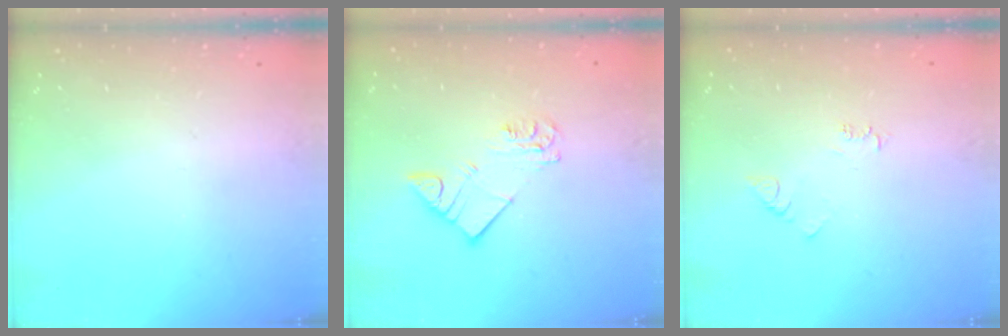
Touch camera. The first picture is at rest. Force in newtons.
{"total": 5.9, "press": 5.9, "slide": 0.4}
{"total": 3.9, "press": 3.9, "slide": 0.5}